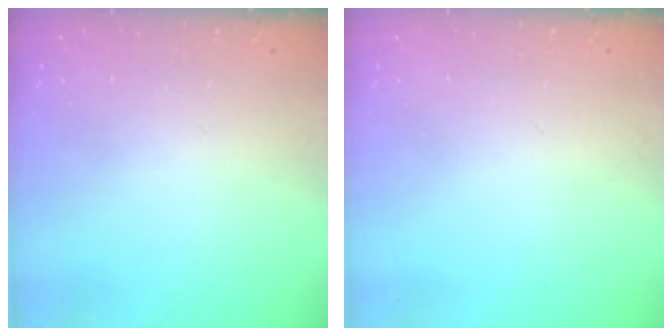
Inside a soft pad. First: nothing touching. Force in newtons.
{"total": 0.0}